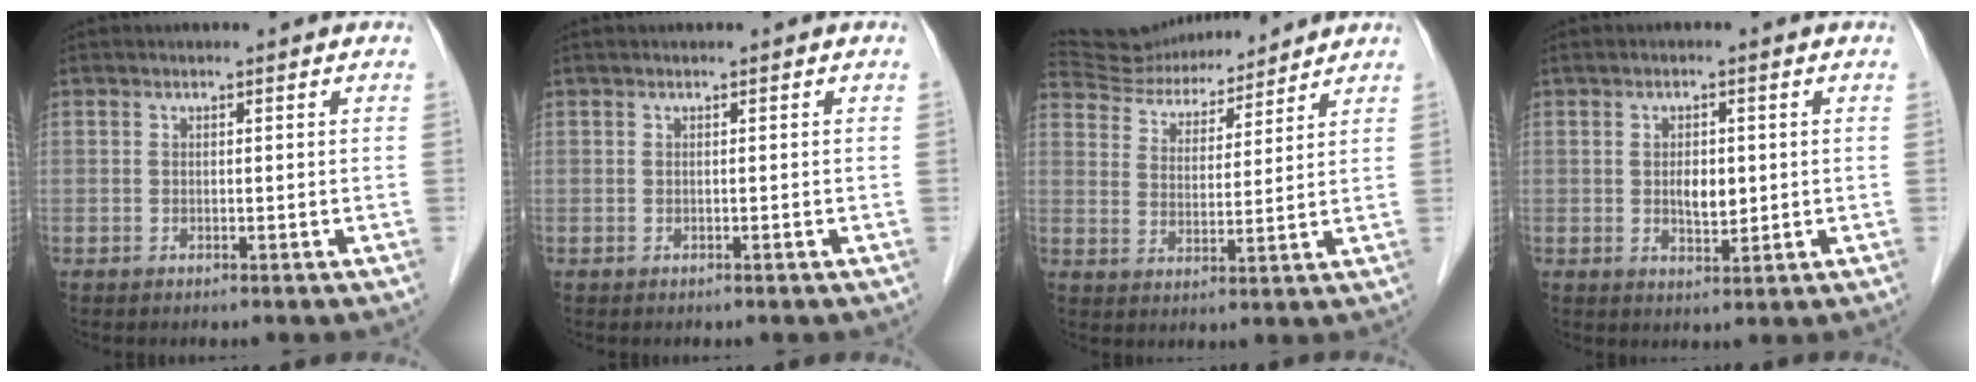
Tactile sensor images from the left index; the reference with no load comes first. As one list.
[{"total": 0.0}, {"total": 13.0, "force": [12.4, 2.9, 2.7], "torque": [-0.046, 0.024, 0.204]}, {"total": 3.6, "force": [0.2, 1.6, 3.2], "torque": [-0.056, -0.003, 0.007]}]